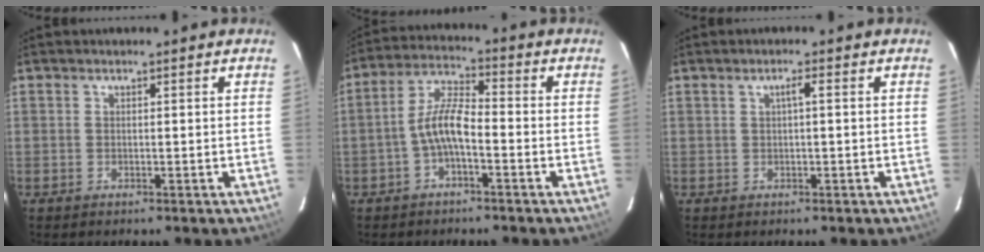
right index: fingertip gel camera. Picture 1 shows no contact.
{"total": 6.4, "force": [-2.5, 1.9, 5.6], "torque": [-0.120, 0.017, -0.049]}
{"total": 1.3, "force": [0.2, 0.0, 1.3], "torque": [-0.023, 0.005, 0.003]}